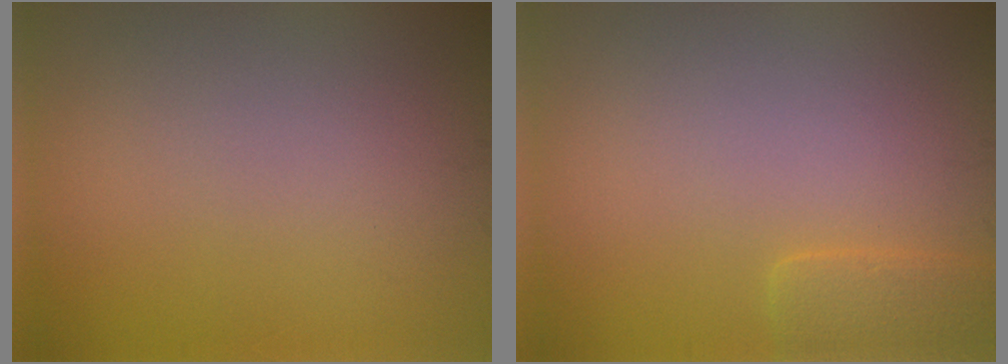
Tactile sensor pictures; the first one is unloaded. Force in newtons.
{"total": 1.9, "press": 1.9, "slide": 0.1}